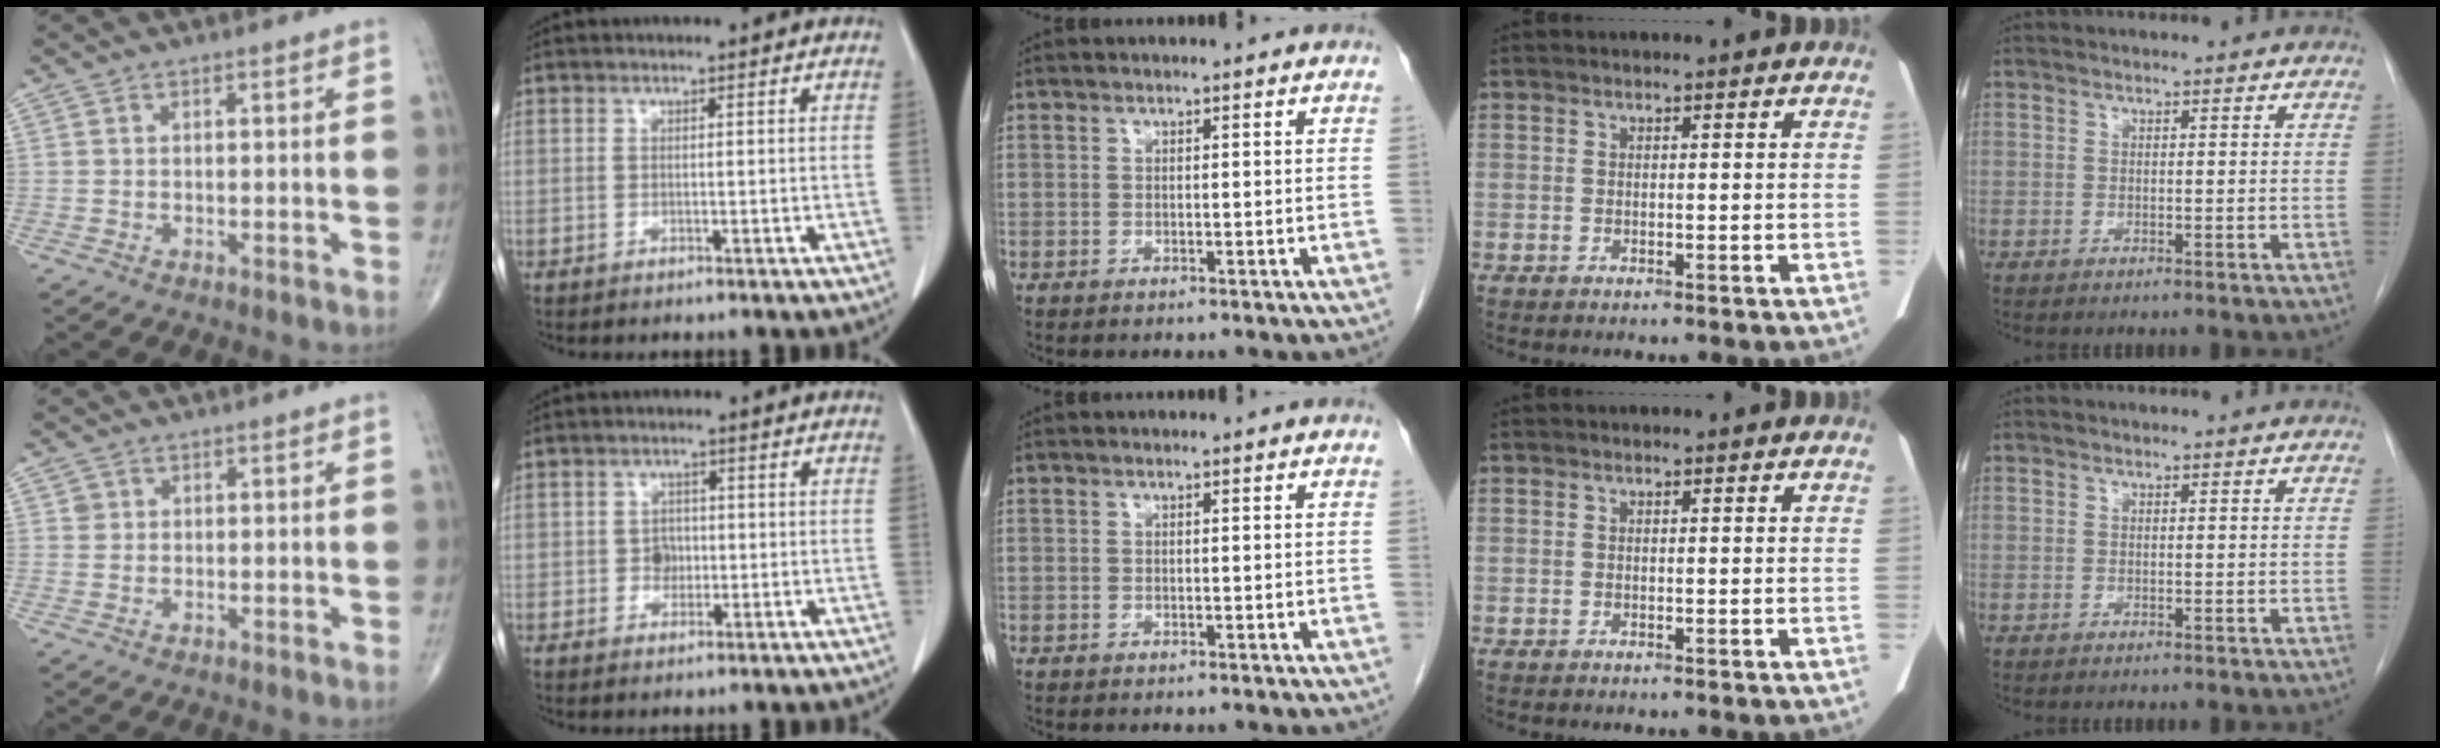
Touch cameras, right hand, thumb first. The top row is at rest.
{"thumb": {"total": 1.3, "force": [0.4, 1.2, 0.1], "torque": [0.008, 0.000, 0.004]}, "index": {"total": 2.4, "force": [-0.4, 2.0, 1.2], "torque": [-0.014, 0.006, -0.005]}}